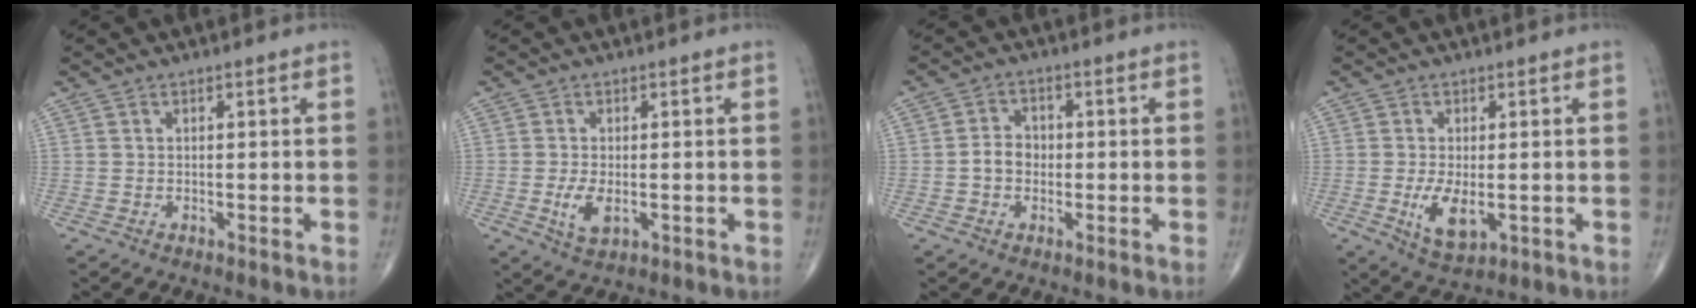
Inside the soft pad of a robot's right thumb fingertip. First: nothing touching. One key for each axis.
{"total": 4.1, "fx": -0.8, "fy": 2.1, "fz": 3.5, "tx": -0.067, "ty": -0.008, "tz": -0.010}
{"total": 4.2, "fx": -0.6, "fy": 3.5, "fz": 2.3, "tx": -0.027, "ty": 0.015, "tz": -0.017}
{"total": 5.9, "fx": -1.1, "fy": 2.8, "fz": 5.1, "tx": -0.090, "ty": -0.013, "tz": -0.009}